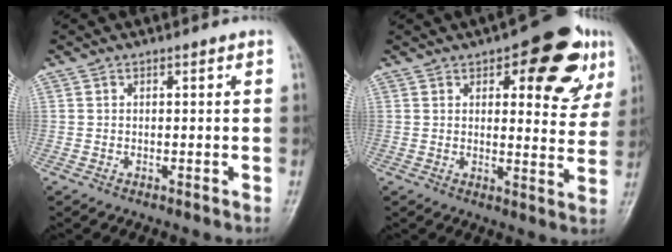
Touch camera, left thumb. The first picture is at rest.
{"total": 15.5, "force": [7.4, 6.4, 12.0], "torque": [-0.101, -0.019, 0.089]}